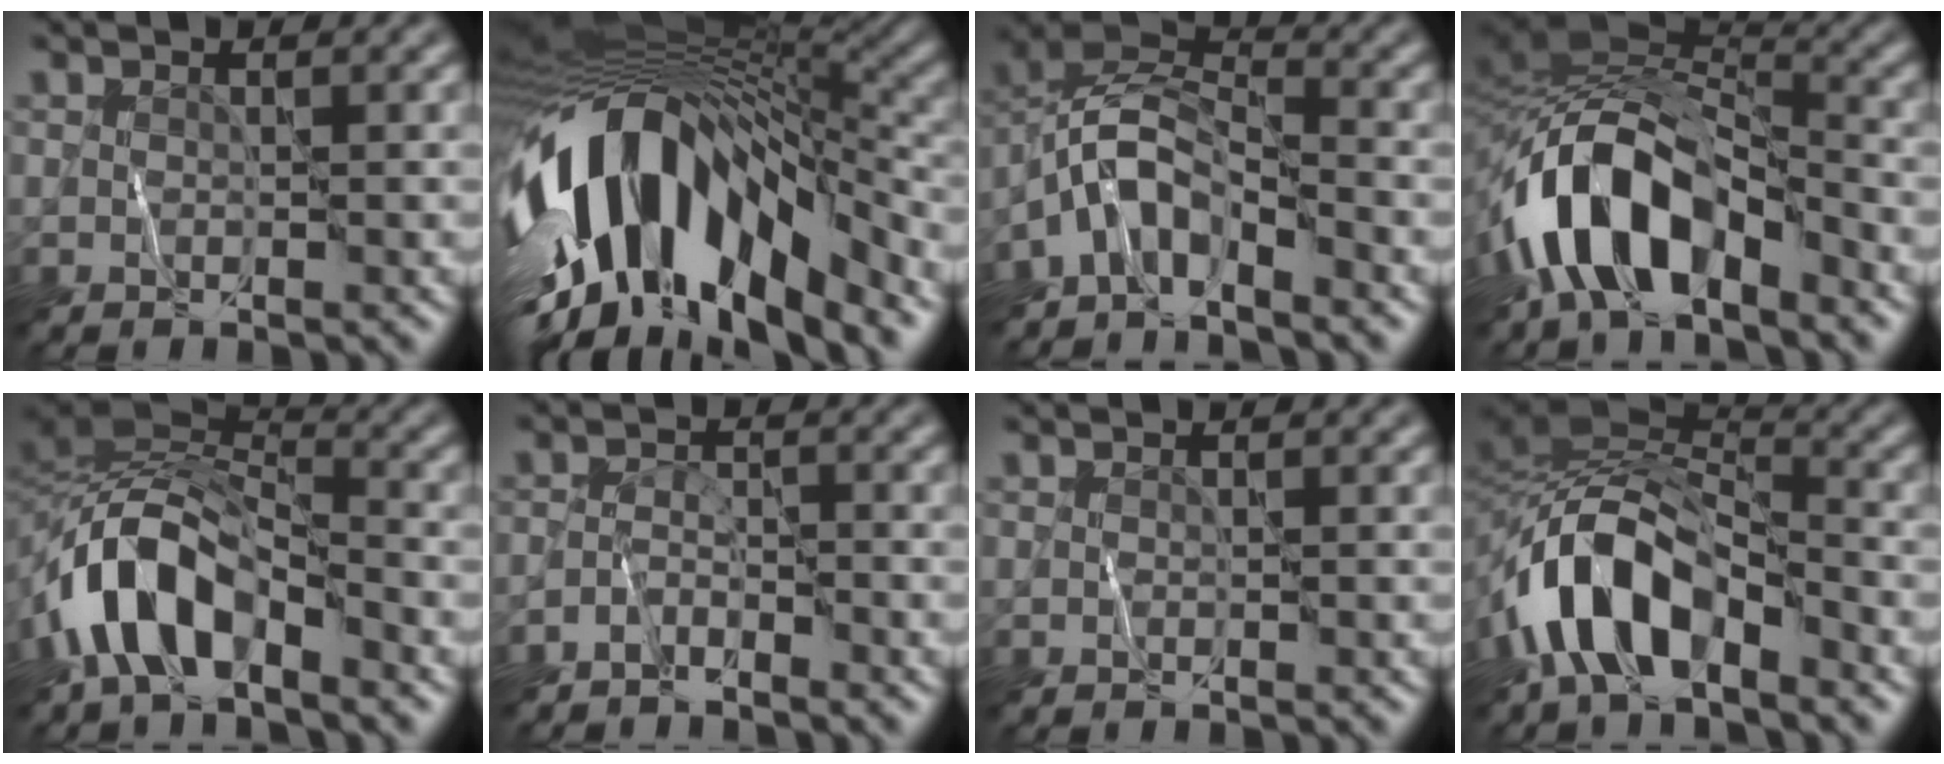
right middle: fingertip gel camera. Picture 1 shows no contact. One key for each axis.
{"total": 14.9, "fx": -5.6, "fy": 7.3, "fz": 11.7, "tx": -0.216, "ty": 0.013, "tz": -0.098}
{"total": 5.2, "fx": -3.4, "fy": 2.2, "fz": 3.2, "tx": -0.053, "ty": 0.006, "tz": -0.080}
{"total": 11.1, "fx": -5.1, "fy": 5.6, "fz": 8.1, "tx": -0.141, "ty": 0.006, "tz": -0.096}
{"total": 8.6, "fx": -4.4, "fy": 4.3, "fz": 6.0, "tx": -0.107, "ty": 0.009, "tz": -0.091}
{"total": 2.0, "fx": -1.8, "fy": 0.4, "fz": 0.7, "tx": -0.014, "ty": 0.006, "tz": -0.041}
{"total": 0.0}
{"total": 9.4, "fx": -4.5, "fy": 4.7, "fz": 6.8, "tx": -0.119, "ty": 0.012, "tz": -0.092}